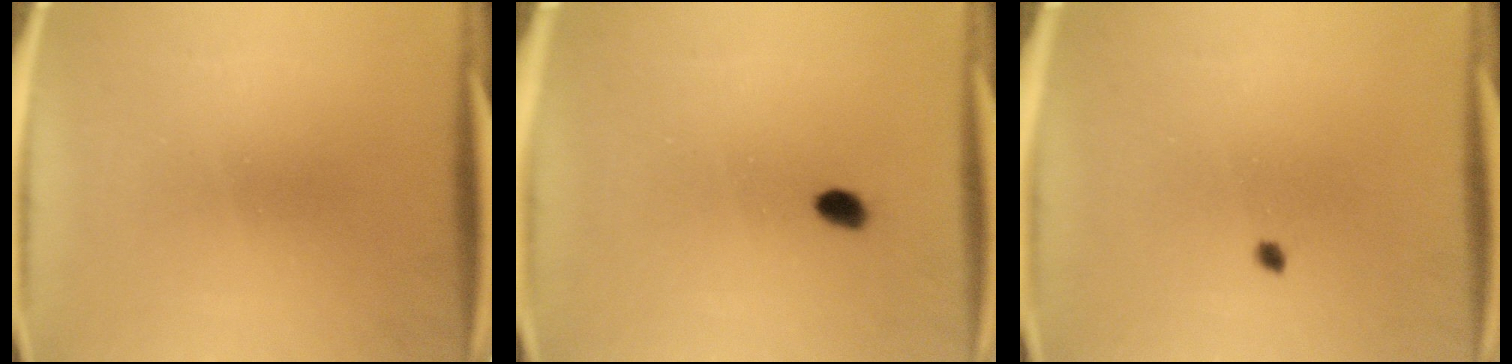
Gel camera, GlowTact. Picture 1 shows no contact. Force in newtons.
{"total": 1.5}
{"total": 0.8}